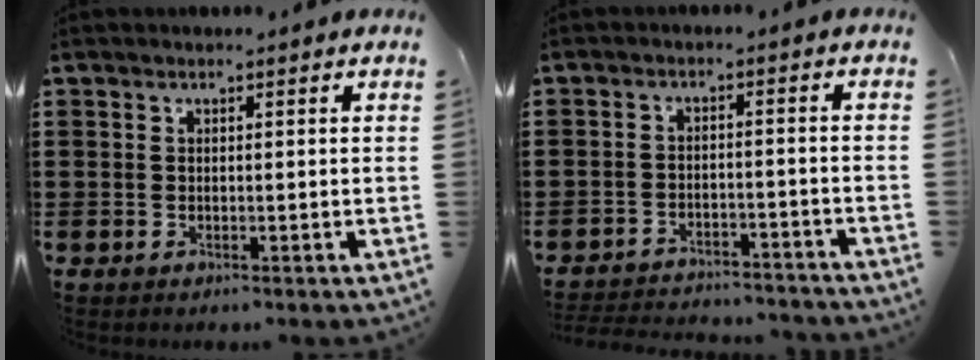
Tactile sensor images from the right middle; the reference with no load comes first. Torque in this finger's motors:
{"motor_torque": [0.08, -0.02, 0.16, 0.08]}